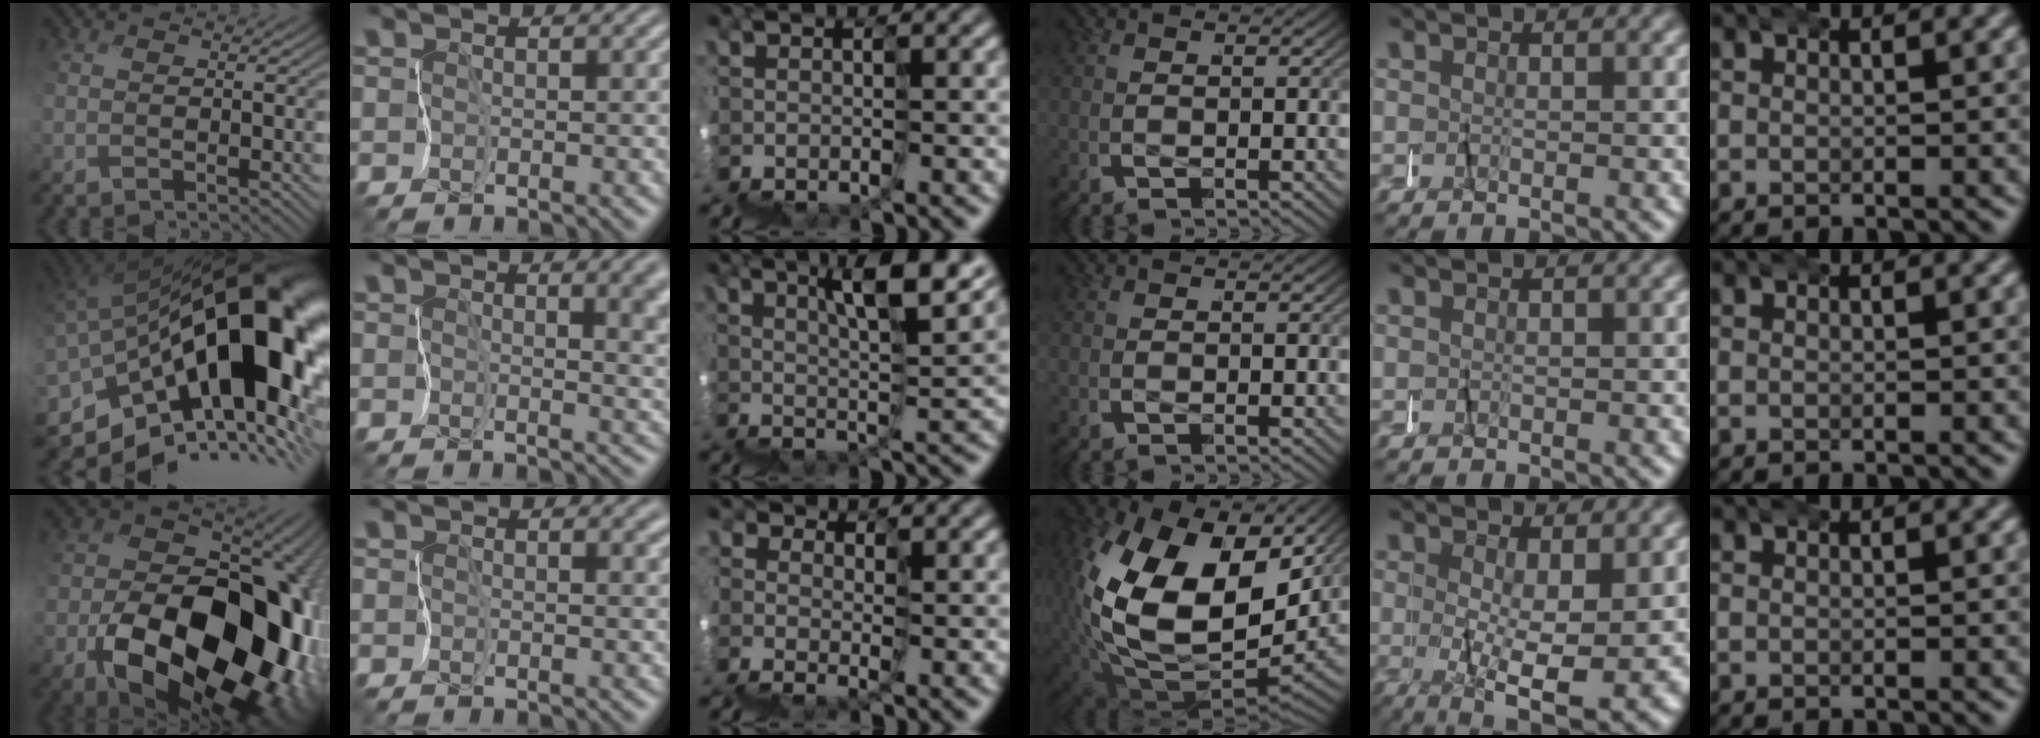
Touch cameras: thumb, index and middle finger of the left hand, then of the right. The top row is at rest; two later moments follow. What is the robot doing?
{"motion": "wrap", "object": "masking tape"}